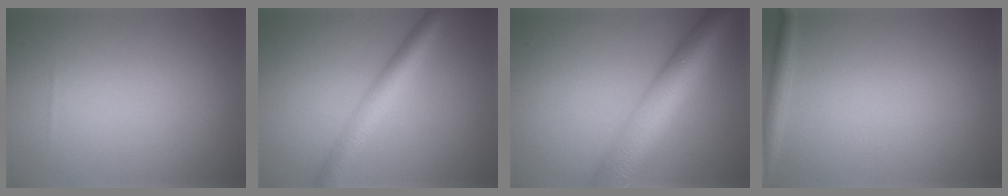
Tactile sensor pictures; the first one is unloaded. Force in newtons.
{"total": 4.6, "press": 4.6, "slide": 0.2}
{"total": 9.2, "press": 9.2, "slide": 0.2}
{"total": 1.6, "press": 1.6, "slide": 0.1}